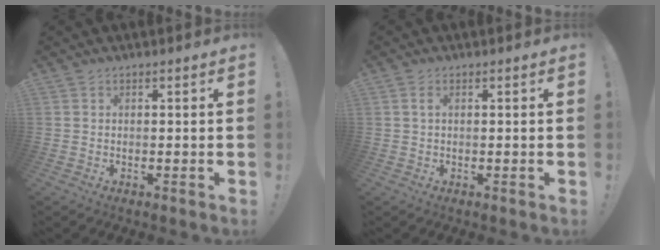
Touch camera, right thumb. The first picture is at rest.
{"total": 1.4, "force": [0.4, 0.6, 1.2], "torque": [-0.018, 0.001, 0.004]}